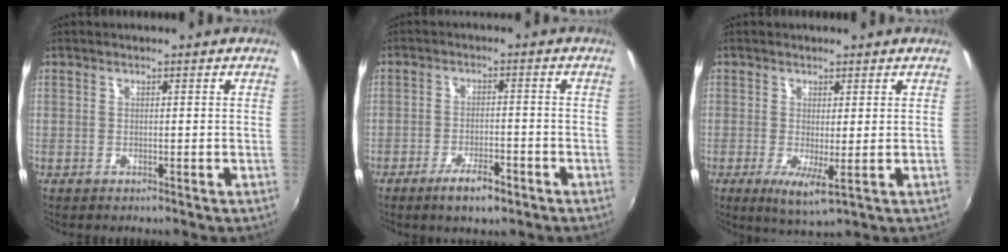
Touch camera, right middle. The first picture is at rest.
{"total": 6.0, "force": [-3.9, 1.8, 4.2], "torque": [-0.092, -0.005, -0.060]}
{"total": 4.7, "force": [-0.6, 0.7, 4.6], "torque": [-0.083, -0.016, -0.007]}